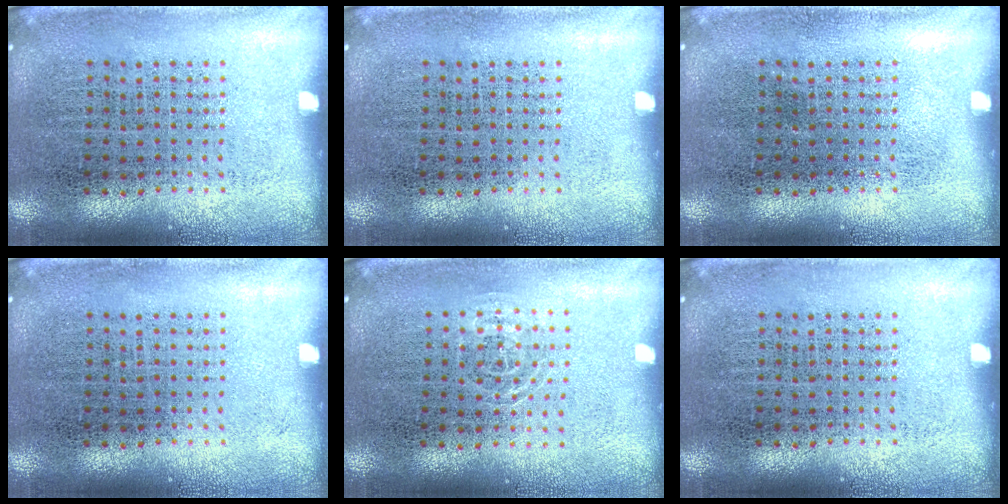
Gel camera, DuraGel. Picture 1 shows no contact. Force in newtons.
{"total": 0.0}
{"total": 0.0}
{"total": 0.0}
{"total": 0.9, "press": 0.6, "slide": 0.7}
{"total": 0.0}